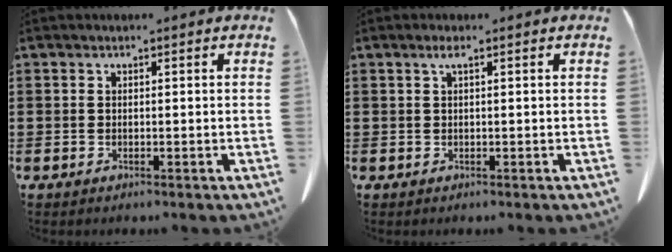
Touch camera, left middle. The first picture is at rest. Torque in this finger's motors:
{"motor_torque": [0.37, 0.20, 0.00, 0.00]}